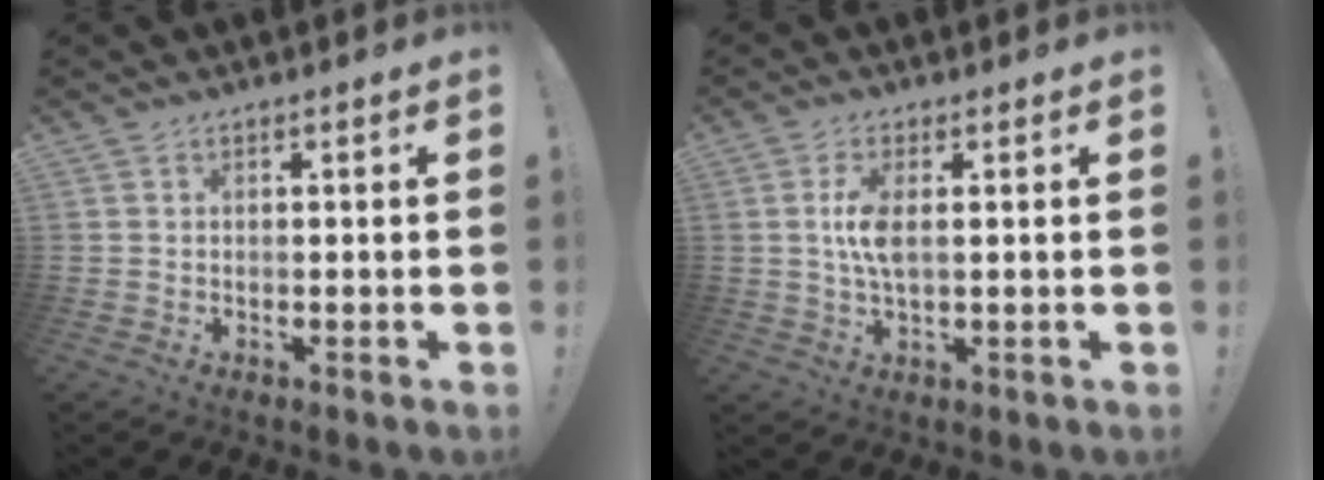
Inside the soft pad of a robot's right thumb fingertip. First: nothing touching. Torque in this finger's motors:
{"motor_torque": [1.46, 1.23, 0.68, -0.76, 0.35]}